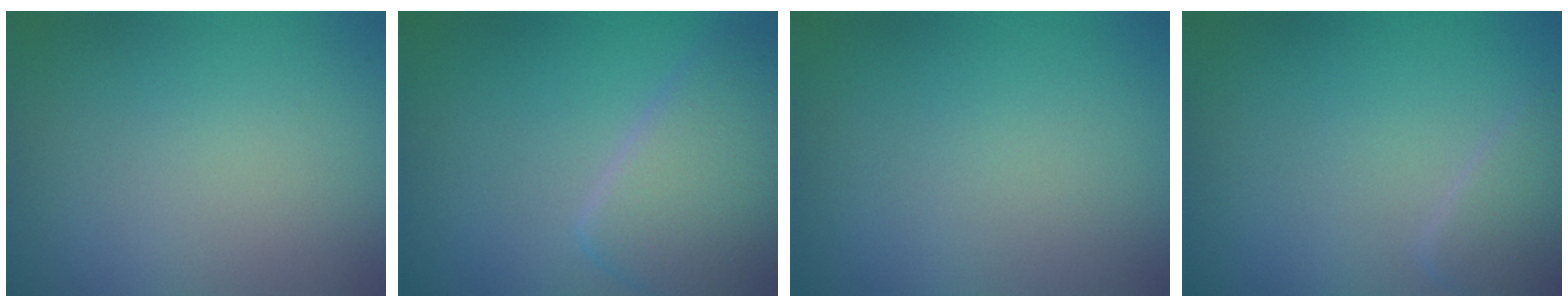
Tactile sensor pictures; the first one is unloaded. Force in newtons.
{"total": 5.3, "press": 5.3, "slide": 0.2}
{"total": 0.0}
{"total": 1.8, "press": 1.8, "slide": 0.1}